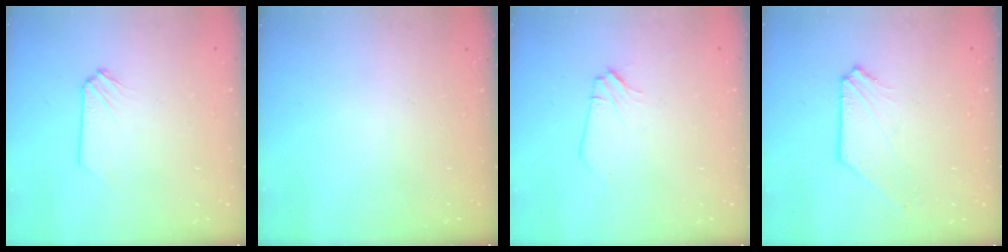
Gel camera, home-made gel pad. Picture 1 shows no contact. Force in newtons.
{"total": 0.0}
{"total": 1.1, "press": 1.1, "slide": 0.1}
{"total": 1.0, "press": 1.0, "slide": 0.1}